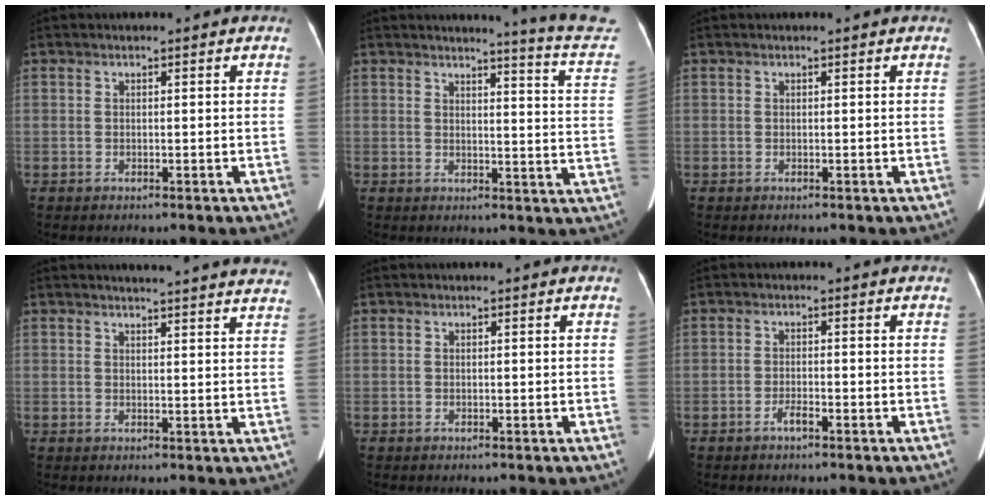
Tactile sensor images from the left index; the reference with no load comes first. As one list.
[{"total": 12.0, "force": [11.7, -1.8, 2.1], "torque": [-0.023, -0.110, 0.105]}, {"total": 0.0}, {"total": 17.8, "force": [16.9, 1.1, 5.5], "torque": [-0.067, -0.032, 0.185]}, {"total": 0.0}, {"total": 1.7, "force": [-1.4, 0.2, 1.0], "torque": [-0.022, -0.004, -0.025]}]